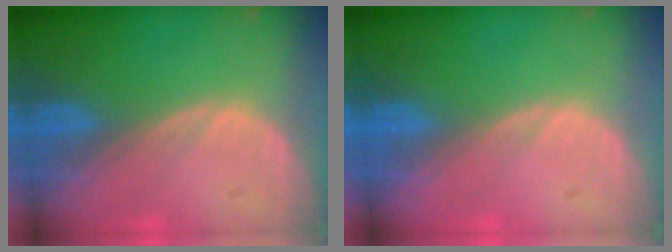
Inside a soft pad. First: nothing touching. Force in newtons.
{"total": 0.0}